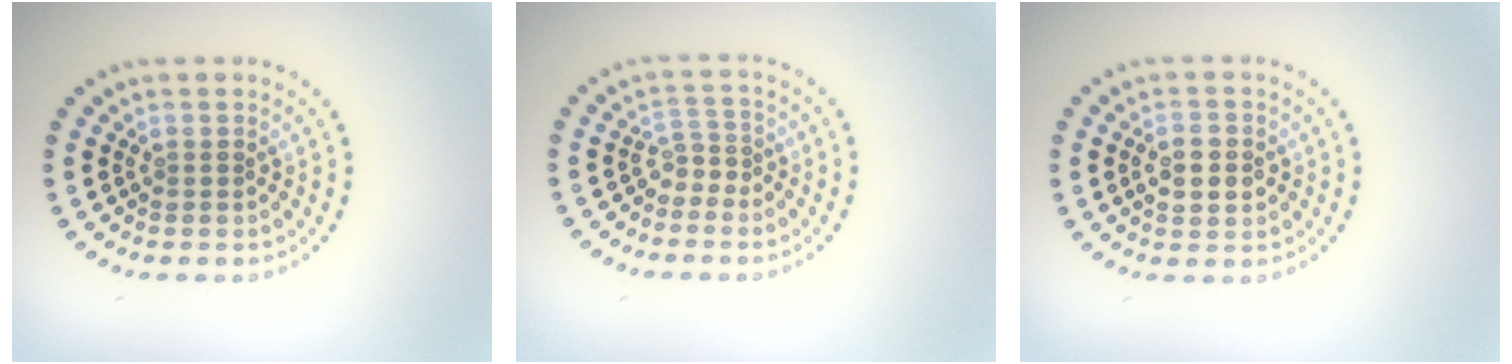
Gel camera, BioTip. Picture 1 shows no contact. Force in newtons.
{"total": 1.6, "press": 1.0, "slide": 1.2}
{"total": 3.0, "press": 3.0, "slide": 0.0}